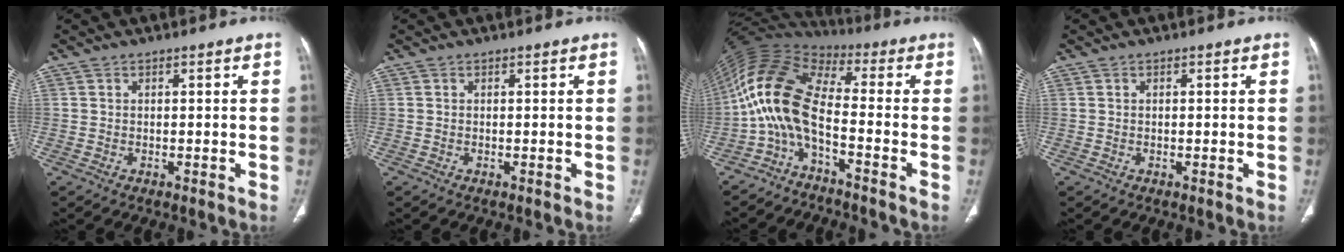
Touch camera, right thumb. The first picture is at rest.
{"total": 0.0}
{"total": 11.3, "force": [-3.8, 4.0, 9.9], "torque": [-0.210, 0.068, -0.093]}
{"total": 0.0}